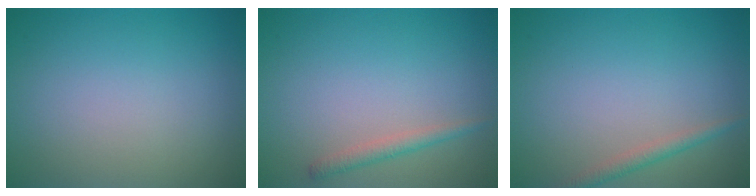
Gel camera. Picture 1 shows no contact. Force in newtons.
{"total": 1.4, "press": 1.4, "slide": 0.1}
{"total": 1.5, "press": 1.5, "slide": 0.0}